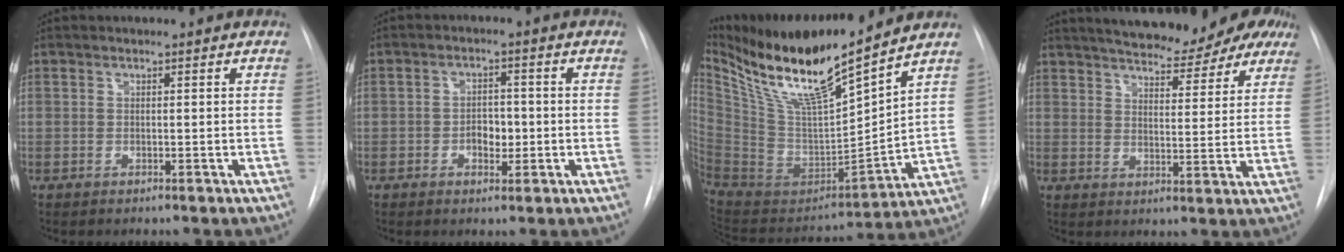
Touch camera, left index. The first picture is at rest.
{"total": 3.5, "force": [-0.8, 2.2, 2.6], "torque": [-0.035, 0.003, -0.011]}
{"total": 20.0, "force": [15.1, 2.0, 12.8], "torque": [-0.241, -0.019, 0.288]}
{"total": 21.0, "force": [17.9, 5.4, 9.5], "torque": [-0.146, 0.002, 0.218]}